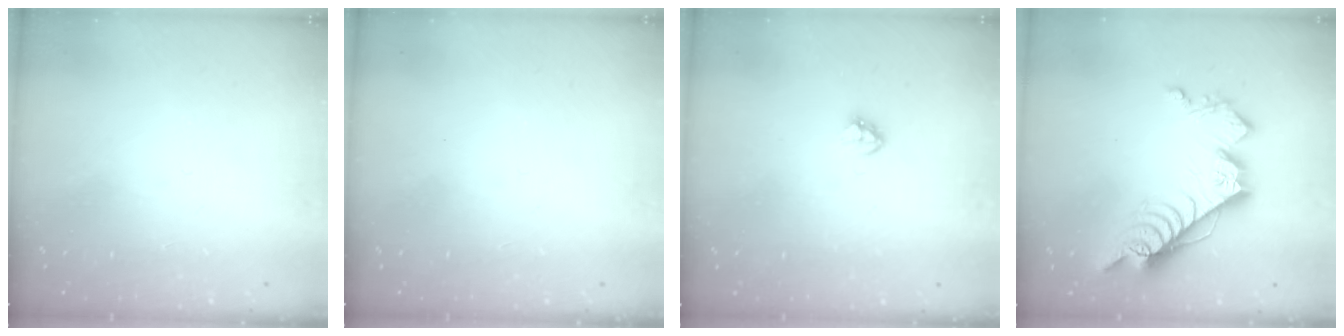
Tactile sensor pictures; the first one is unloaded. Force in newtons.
{"total": 0.0}
{"total": 3.4, "press": 3.4, "slide": 0.5}
{"total": 14.6, "press": 14.5, "slide": 1.0}